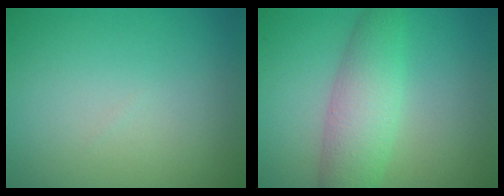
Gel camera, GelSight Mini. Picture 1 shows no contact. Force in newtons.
{"total": 4.7, "press": 4.7, "slide": 0.1}